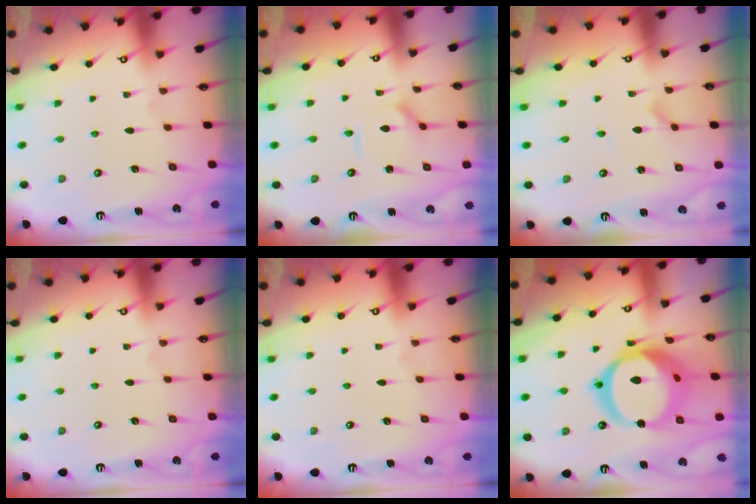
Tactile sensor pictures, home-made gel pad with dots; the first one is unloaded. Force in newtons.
{"total": 4.4, "press": 4.4, "slide": 0.5}
{"total": 0.0}
{"total": 0.0}
{"total": 0.0}
{"total": 23.1, "press": 22.9, "slide": 2.6}